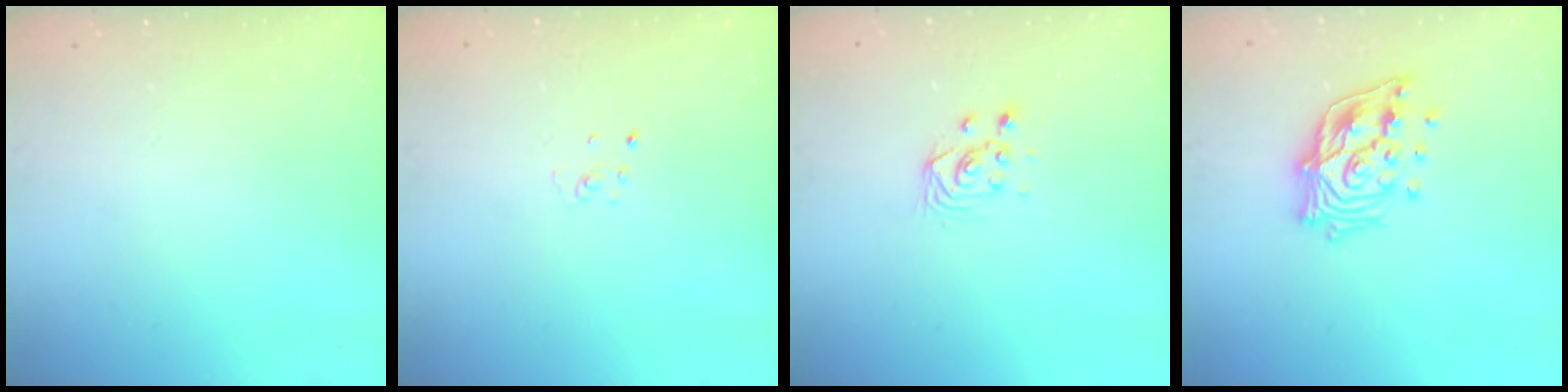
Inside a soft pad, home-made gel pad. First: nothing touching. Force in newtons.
{"total": 3.1, "press": 3.1, "slide": 0.4}
{"total": 3.0, "press": 3.0, "slide": 0.1}
{"total": 16.0, "press": 15.9, "slide": 2.3}